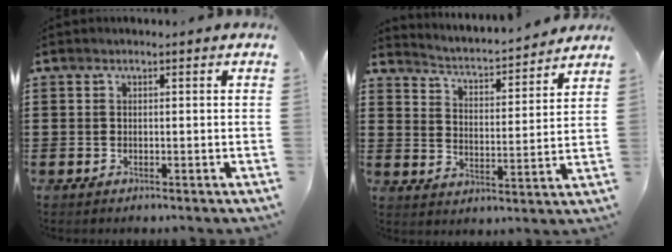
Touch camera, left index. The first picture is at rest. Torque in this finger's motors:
{"motor_torque": [1.09, -1.04, 0.17, 0.06]}